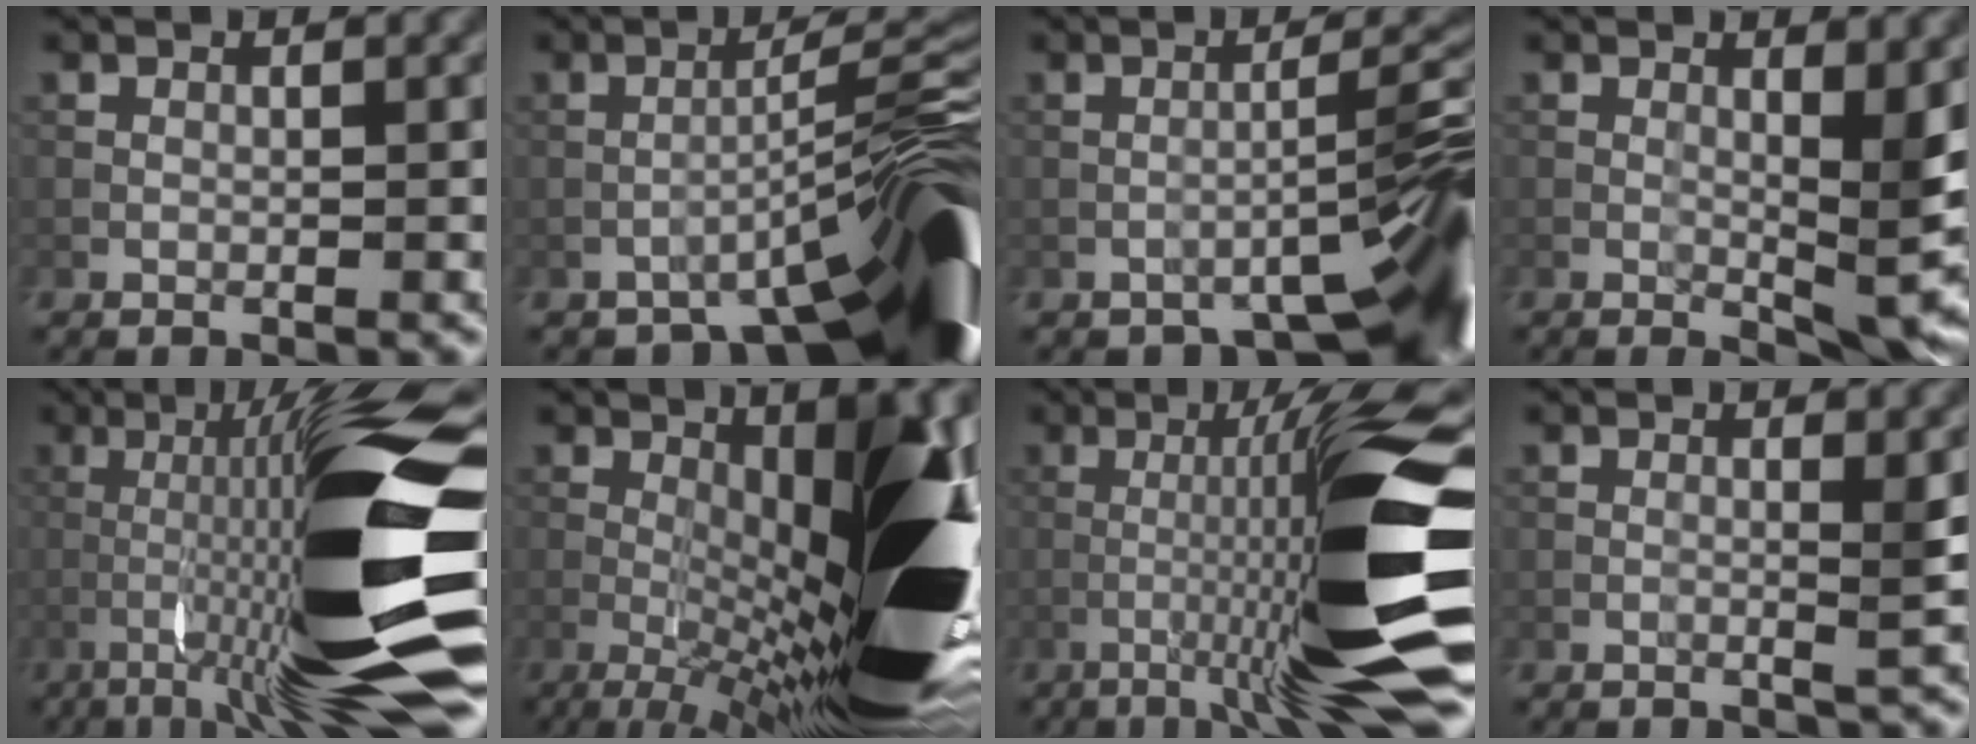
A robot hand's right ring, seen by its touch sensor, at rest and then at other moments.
{"total": 11.0, "force": [-6.7, 2.1, 8.5], "torque": [-0.107, 0.014, -0.107]}
{"total": 9.1, "force": [-4.7, 2.3, 7.4], "torque": [-0.082, 0.010, -0.068]}
{"total": 4.9, "force": [0.8, 1.5, 4.6], "torque": [-0.061, -0.008, 0.015]}
{"total": 17.3, "force": [-4.7, 1.8, 16.5], "torque": [-0.280, 0.022, -0.080]}
{"total": 18.3, "force": [-1.7, 4.6, 17.6], "torque": [-0.245, 0.023, -0.030]}
{"total": 13.4, "force": [-3.5, 0.4, 13.0], "torque": [-0.204, 0.032, -0.053]}
{"total": 1.3, "force": [0.1, 0.1, 1.3], "torque": [-0.020, -0.001, -0.004]}